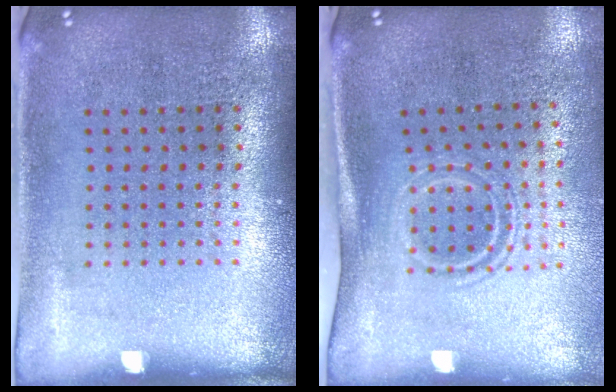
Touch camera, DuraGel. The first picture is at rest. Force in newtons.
{"total": 1.7, "press": 1.1, "slide": 1.4}